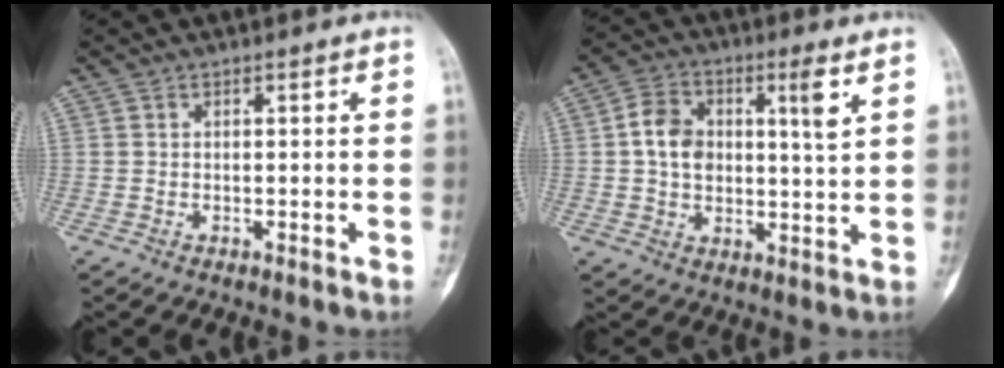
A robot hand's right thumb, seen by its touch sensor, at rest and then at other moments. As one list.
[{"total": 10.4, "force": [2.9, 5.0, 8.7], "torque": [-0.130, 0.007, 0.046]}]